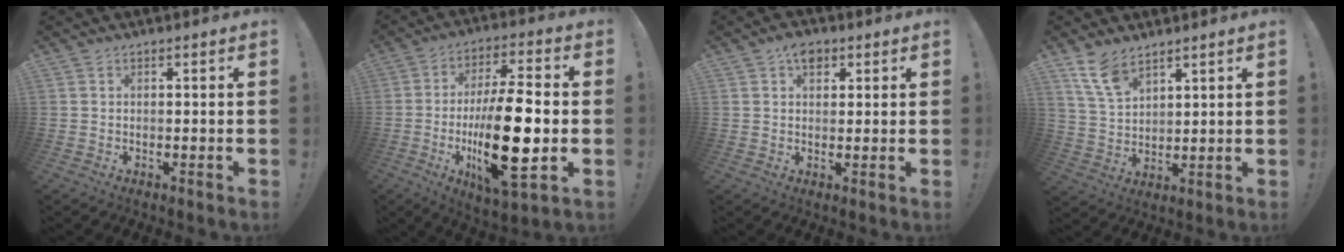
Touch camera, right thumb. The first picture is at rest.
{"total": 22.1, "force": [-3.6, 7.3, 20.5], "torque": [-0.372, 0.004, -0.058]}
{"total": 4.9, "force": [2.5, 3.2, 2.7], "torque": [-0.027, -0.003, 0.041]}
{"total": 10.0, "force": [7.0, 5.4, 4.7], "torque": [-0.089, -0.034, 0.138]}